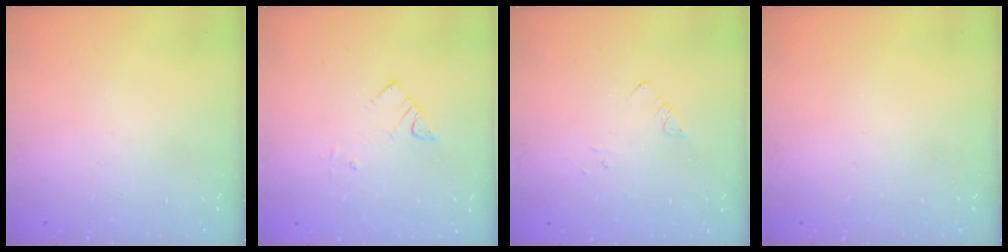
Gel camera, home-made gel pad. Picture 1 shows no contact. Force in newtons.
{"total": 3.4, "press": 3.4, "slide": 0.1}
{"total": 1.8, "press": 1.8, "slide": 0.2}
{"total": 0.0}